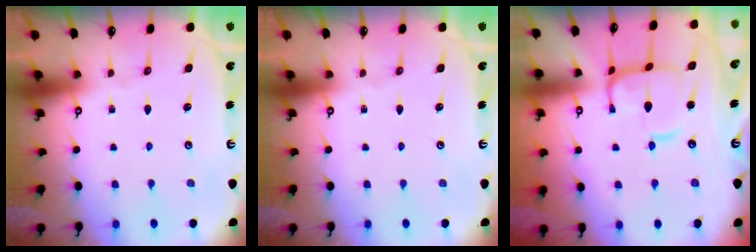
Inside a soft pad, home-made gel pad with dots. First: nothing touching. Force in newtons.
{"total": 0.0}
{"total": 7.4, "press": 7.3, "slide": 1.0}